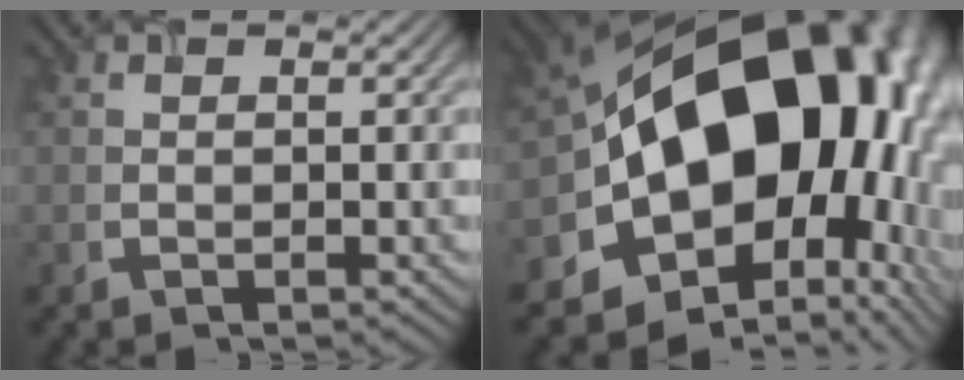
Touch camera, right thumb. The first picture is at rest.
{"total": 21.0, "force": [-0.6, 15.4, 14.2], "torque": [-0.224, -0.038, 0.026]}